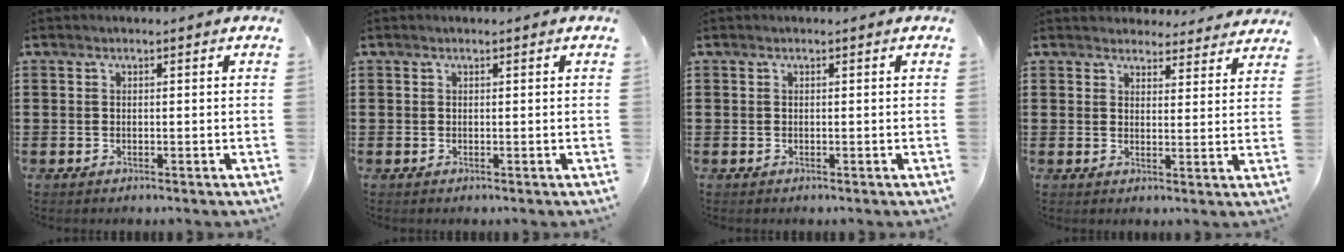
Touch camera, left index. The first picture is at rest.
{"total": 0.0}
{"total": 0.0}
{"total": 4.0, "force": [3.9, 0.7, 0.1], "torque": [-0.007, -0.017, 0.073]}